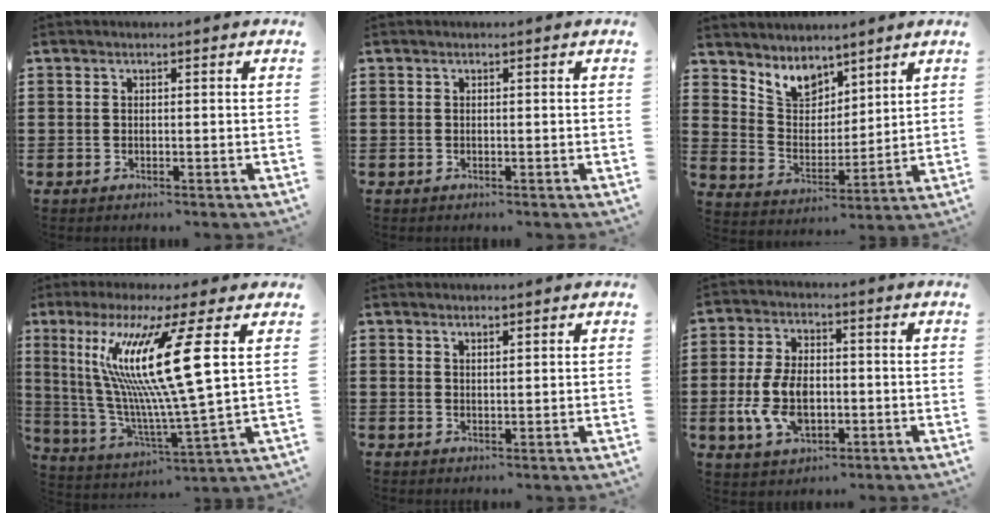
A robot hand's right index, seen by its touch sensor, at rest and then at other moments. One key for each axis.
{"total": 0.0}
{"total": 6.7, "fx": 5.4, "fy": 3.6, "fz": 1.6, "tx": -0.061, "ty": -0.021, "tz": 0.103}
{"total": 17.1, "fx": 6.0, "fy": 1.3, "fz": 16.0, "tx": -0.351, "ty": -0.020, "tz": 0.079}
{"total": 1.3, "fx": 1.2, "fy": 0.3, "fz": 0.3, "tx": -0.007, "ty": 0.001, "tz": 0.023}
{"total": 8.6, "fx": -1.4, "fy": 4.9, "fz": 6.9, "tx": -0.161, "ty": -0.001, "tz": -0.028}